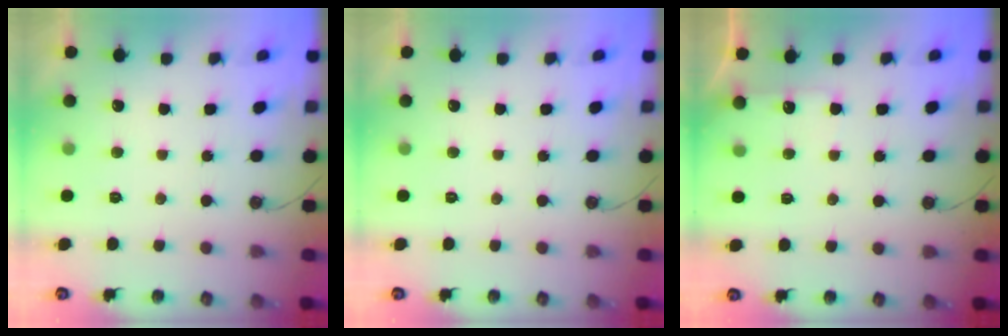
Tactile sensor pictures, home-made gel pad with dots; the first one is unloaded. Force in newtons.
{"total": 0.0}
{"total": 5.0, "press": 4.9, "slide": 0.8}